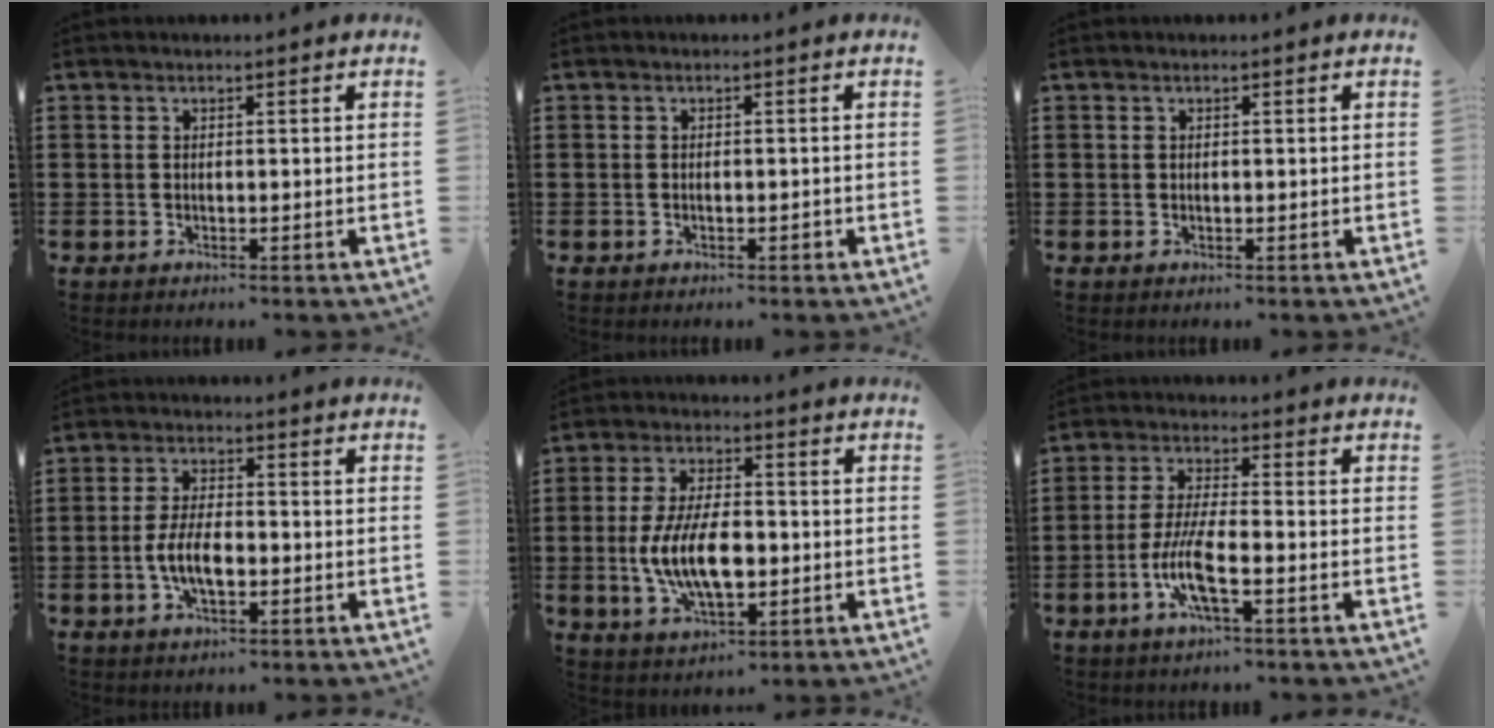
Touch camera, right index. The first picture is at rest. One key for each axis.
{"total": 0.8, "fx": -0.5, "fy": 0.1, "fz": 0.6, "tx": -0.015, "ty": -0.009, "tz": -0.006}
{"total": 0.0}
{"total": 5.9, "fx": -1.5, "fy": 2.6, "fz": 5.1, "tx": -0.115, "ty": -0.002, "tz": -0.034}
{"total": 10.0, "fx": -1.6, "fy": 4.9, "fz": 8.5, "tx": -0.180, "ty": -0.005, "tz": -0.034}
{"total": 7.4, "fx": -3.0, "fy": 1.4, "fz": 6.6, "tx": -0.150, "ty": -0.018, "tz": -0.060}